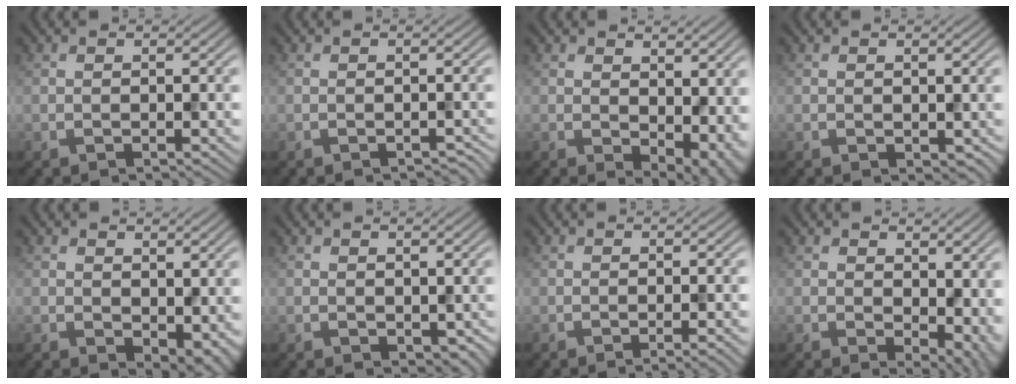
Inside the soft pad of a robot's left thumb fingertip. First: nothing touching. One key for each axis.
{"total": 1.0, "fx": -0.9, "fy": 0.2, "fz": 0.3, "tx": -0.001, "ty": -0.002, "tz": -0.013}
{"total": 7.0, "fx": 0.3, "fy": 4.4, "fz": 5.5, "tx": -0.077, "ty": -0.023, "tz": 0.016}
{"total": 0.8, "fx": 0.3, "fy": 0.6, "fz": 0.4, "tx": -0.007, "ty": -0.005, "tz": 0.007}
{"total": 3.9, "fx": 0.5, "fy": 2.5, "fz": 3.0, "tx": -0.046, "ty": -0.014, "tz": 0.014}
{"total": 1.2, "fx": 0.3, "fy": 0.9, "fz": 0.7, "tx": -0.016, "ty": -0.008, "tz": 0.010}
{"total": 1.9, "fx": -0.8, "fy": 0.5, "fz": 1.7, "tx": -0.015, "ty": 0.000, "tz": -0.019}
{"total": 7.4, "fx": 0.5, "fy": 4.7, "fz": 5.7, "tx": -0.083, "ty": -0.021, "tz": 0.023}